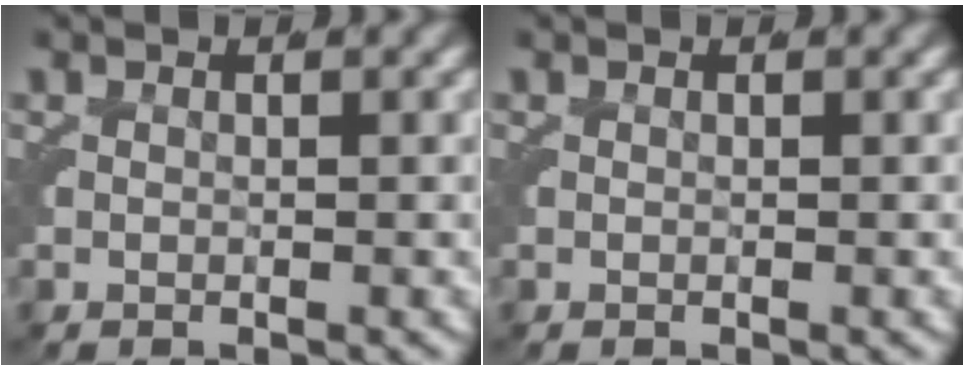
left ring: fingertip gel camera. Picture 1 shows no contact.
{"total": 0.0}